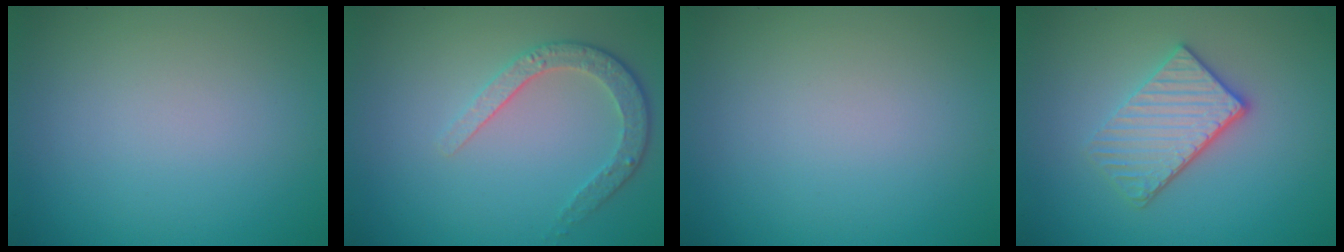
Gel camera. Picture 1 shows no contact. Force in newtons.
{"total": 2.9, "press": 2.5, "slide": 1.6}
{"total": 0.0}
{"total": 3.8, "press": 3.2, "slide": 2.0}